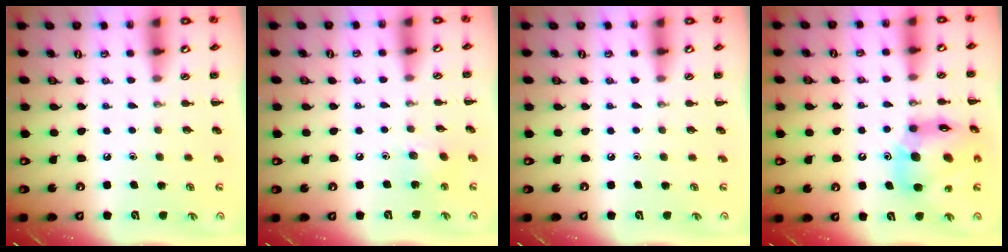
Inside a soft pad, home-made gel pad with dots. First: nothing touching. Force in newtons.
{"total": 5.7, "press": 5.6, "slide": 1.0}
{"total": 0.0}
{"total": 16.9, "press": 16.1, "slide": 5.0}